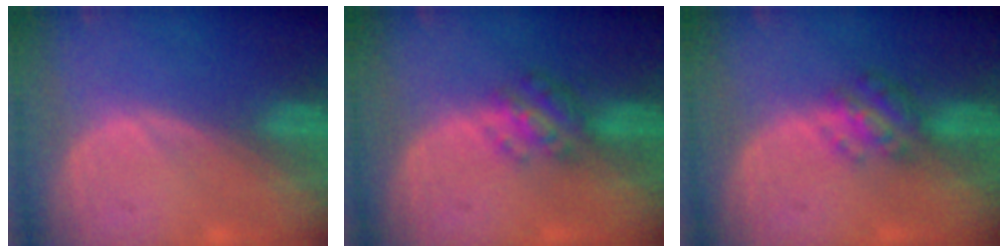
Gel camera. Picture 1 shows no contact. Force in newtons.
{"total": 4.9, "press": 4.5, "slide": 2.0}
{"total": 4.9, "press": 4.5, "slide": 2.0}